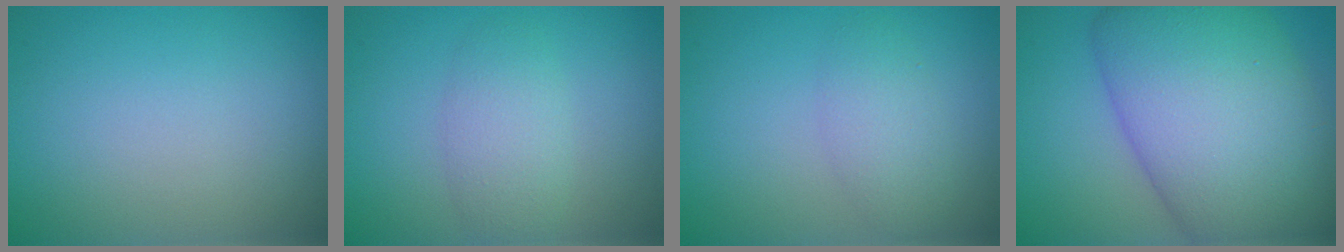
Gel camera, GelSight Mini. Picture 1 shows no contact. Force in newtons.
{"total": 2.8, "press": 2.8, "slide": 0.2}
{"total": 2.3, "press": 2.3, "slide": 0.1}
{"total": 14.6, "press": 14.6, "slide": 0.6}